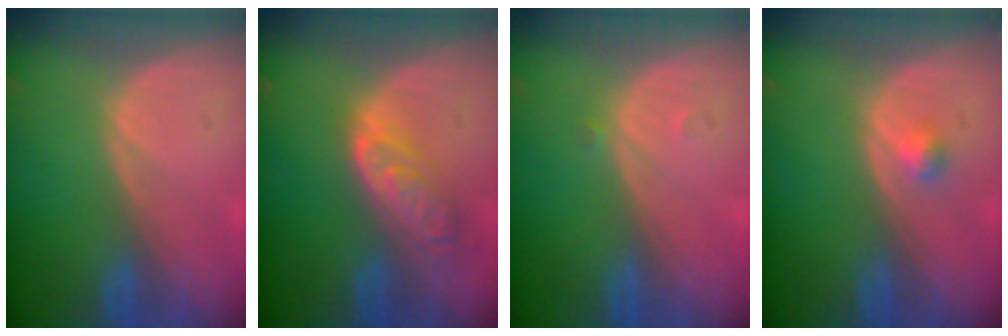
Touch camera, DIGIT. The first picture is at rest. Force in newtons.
{"total": 6.2, "press": 5.6, "slide": 2.7}
{"total": 0.7, "press": 0.5, "slide": 0.5}
{"total": 1.7, "press": 1.4, "slide": 0.8}